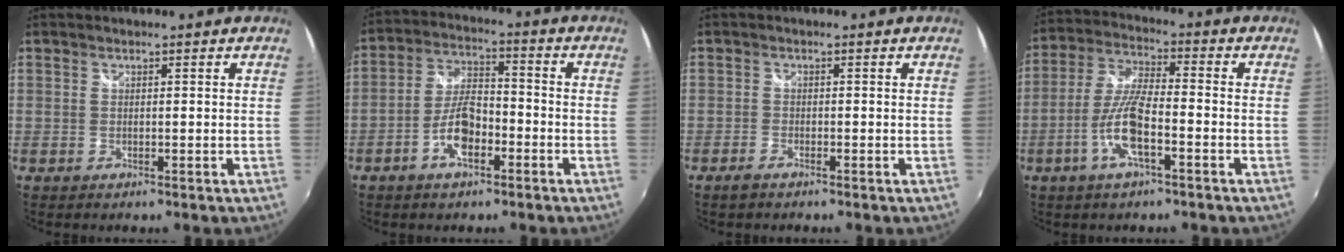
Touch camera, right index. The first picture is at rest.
{"total": 8.2, "force": [-3.8, 3.4, 6.4], "torque": [-0.135, 0.010, -0.068]}
{"total": 1.8, "force": [-1.5, 0.6, 0.8], "torque": [-0.024, -0.004, -0.031]}
{"total": 9.8, "force": [-4.0, 2.0, 8.8], "torque": [-0.185, -0.001, -0.078]}